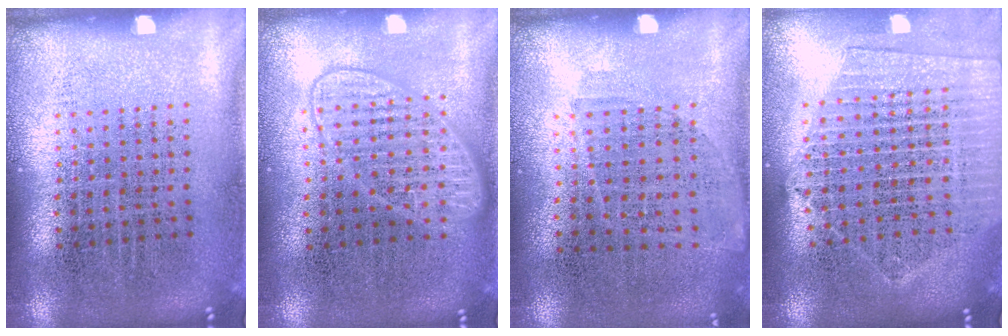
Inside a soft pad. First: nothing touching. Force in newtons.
{"total": 2.8, "press": 2.7, "slide": 0.4}
{"total": 0.9, "press": 0.8, "slide": 0.5}
{"total": 1.9, "press": 1.8, "slide": 0.7}